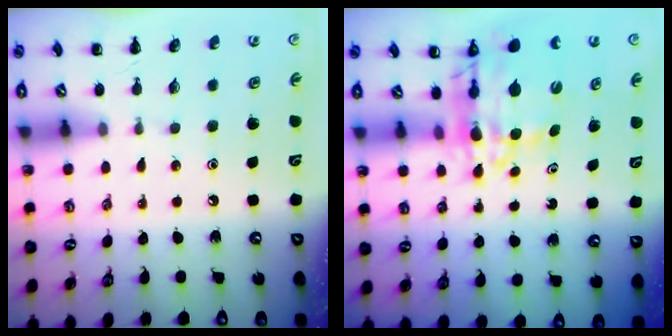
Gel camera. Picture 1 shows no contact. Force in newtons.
{"total": 10.4, "press": 9.7, "slide": 3.5}